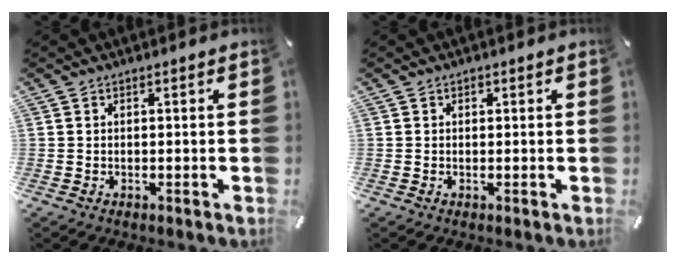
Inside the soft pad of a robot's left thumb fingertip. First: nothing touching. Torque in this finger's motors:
{"motor_torque": [0.07, 0.20, -0.11, -0.02, -0.01]}